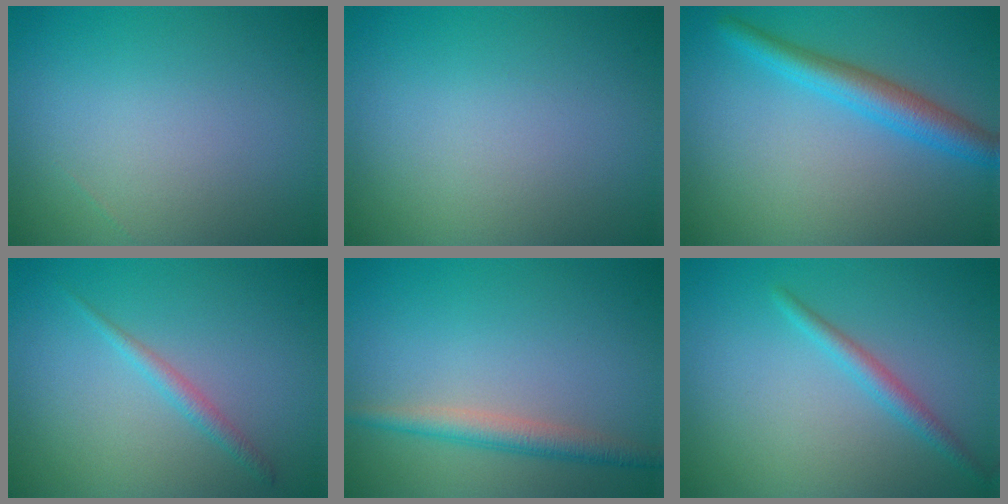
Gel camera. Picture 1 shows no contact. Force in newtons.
{"total": 0.0}
{"total": 4.0, "press": 4.0, "slide": 0.2}
{"total": 1.4, "press": 1.4, "slide": 0.1}
{"total": 2.6, "press": 2.6, "slide": 0.1}
{"total": 1.8, "press": 1.8, "slide": 0.1}